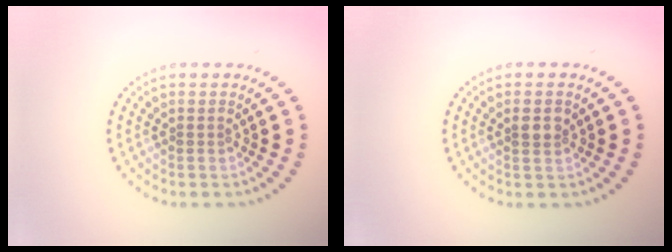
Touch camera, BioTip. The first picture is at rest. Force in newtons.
{"total": 1.6, "press": 1.5, "slide": 0.5}